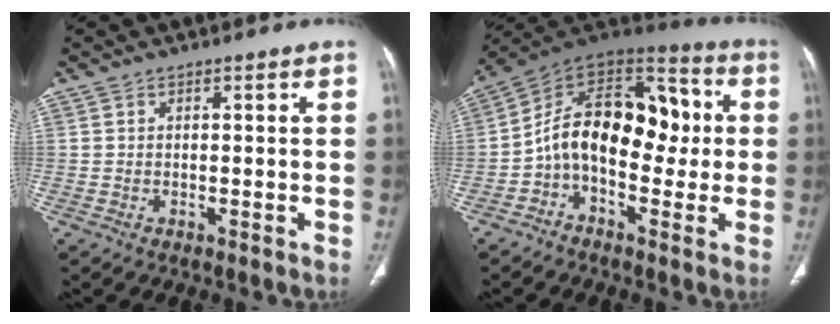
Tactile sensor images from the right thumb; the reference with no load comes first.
{"total": 18.0, "force": [-0.8, 11.2, 14.1], "torque": [-0.181, 0.057, -0.024]}